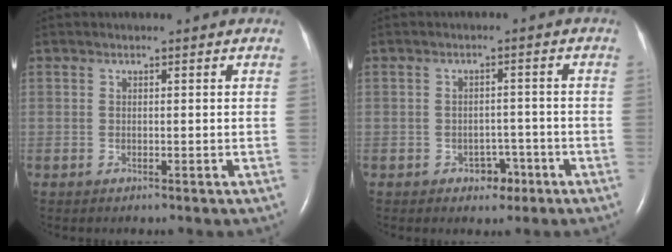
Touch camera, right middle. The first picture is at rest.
{"total": 3.2, "force": [-1.8, 2.2, 1.5], "torque": [-0.014, 0.007, -0.018]}